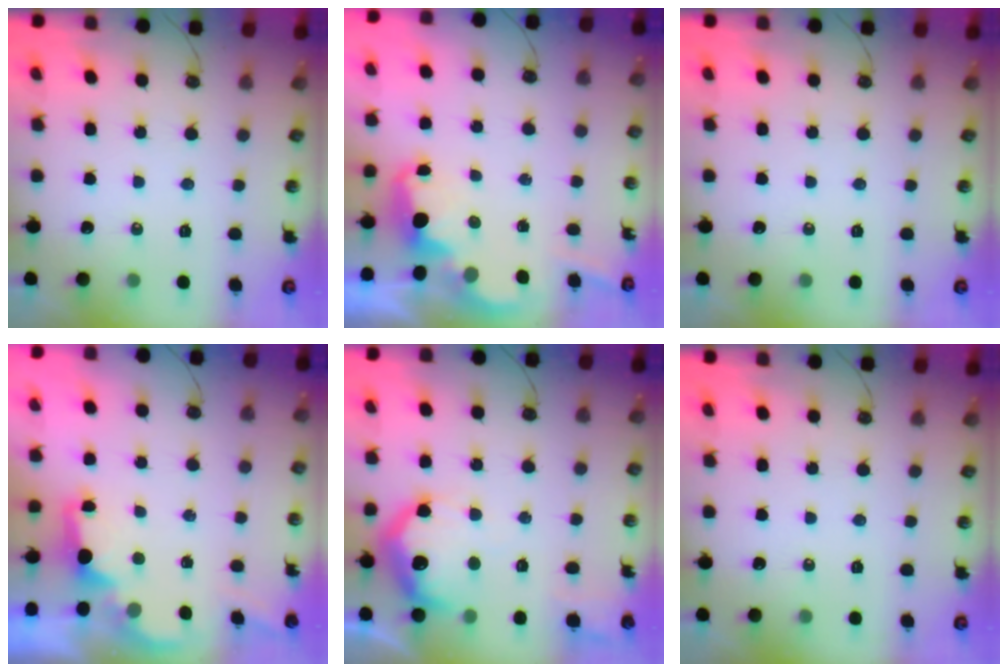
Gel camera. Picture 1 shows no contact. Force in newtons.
{"total": 2.6, "press": 2.6, "slide": 0.5}
{"total": 0.0}
{"total": 2.1, "press": 1.9, "slide": 0.8}
{"total": 17.8, "press": 17.8, "slide": 1.1}
{"total": 0.0}